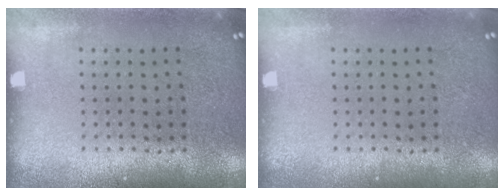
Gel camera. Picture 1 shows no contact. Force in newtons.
{"total": 0.0}